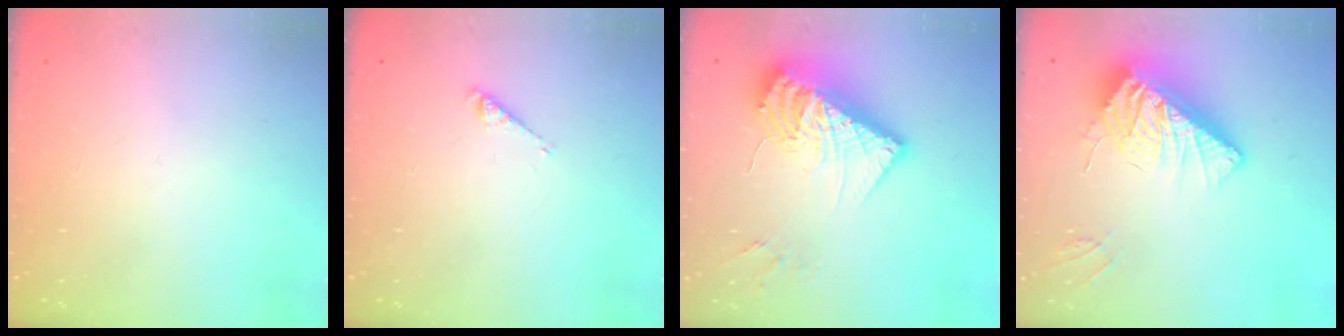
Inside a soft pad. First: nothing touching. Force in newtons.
{"total": 2.4, "press": 2.4, "slide": 0.5}
{"total": 20.1, "press": 20.0, "slide": 1.7}
{"total": 20.6, "press": 20.5, "slide": 1.8}